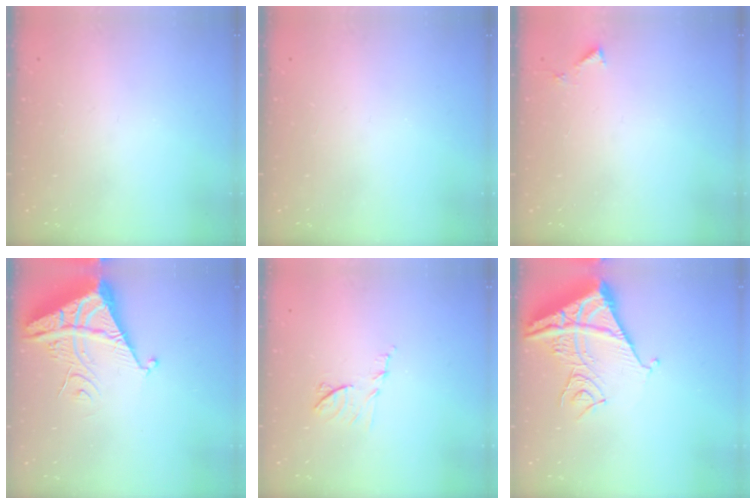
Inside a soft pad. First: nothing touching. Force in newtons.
{"total": 0.0}
{"total": 3.2, "press": 3.2, "slide": 0.2}
{"total": 7.0, "press": 6.9, "slide": 0.7}
{"total": 7.4, "press": 7.4, "slide": 0.4}
{"total": 12.2, "press": 12.1, "slide": 1.5}